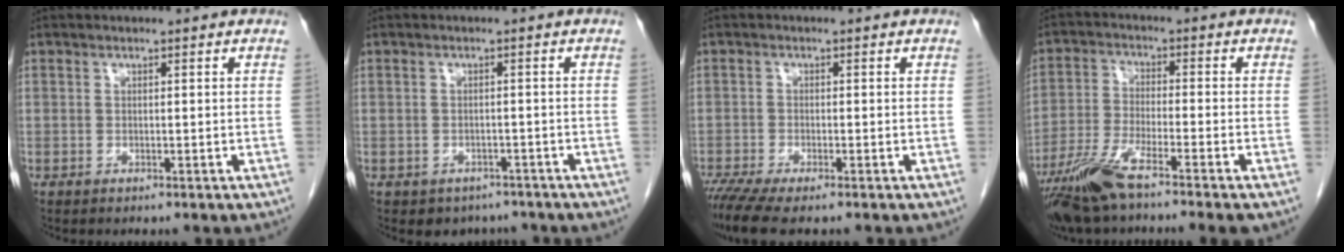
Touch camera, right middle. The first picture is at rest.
{"total": 4.3, "force": [-3.4, 2.6, 0.5], "torque": [-0.003, 0.007, -0.042]}
{"total": 5.1, "force": [-4.0, 0.3, 3.2], "torque": [-0.059, -0.015, -0.072]}
{"total": 9.2, "force": [-6.5, -0.1, 6.5], "torque": [-0.135, -0.025, -0.126]}